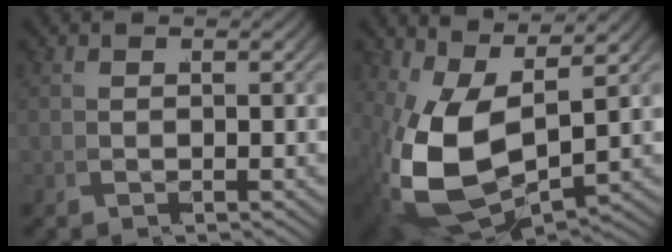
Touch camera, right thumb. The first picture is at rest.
{"total": 12.5, "force": [-0.5, 8.0, 9.6], "torque": [-0.246, -0.068, 0.030]}